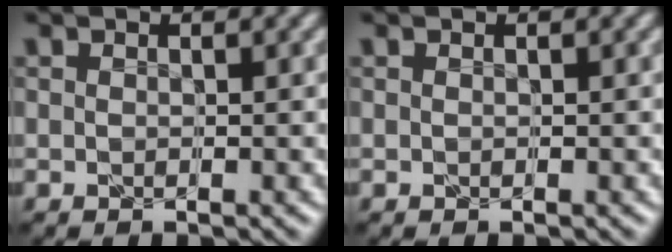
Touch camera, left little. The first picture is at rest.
{"total": 0.0}